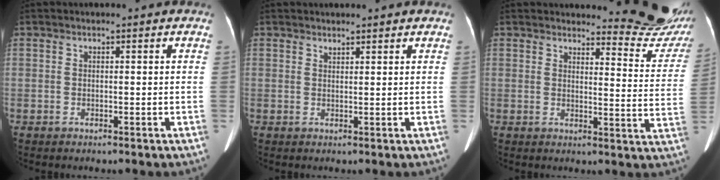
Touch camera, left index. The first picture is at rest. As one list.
[{"total": 2.1, "force": [1.9, 0.4, 0.6], "torque": [-0.008, -0.005, 0.020]}, {"total": 11.3, "force": [11.2, 0.9, 1.5], "torque": [0.002, -0.109, 0.101]}]